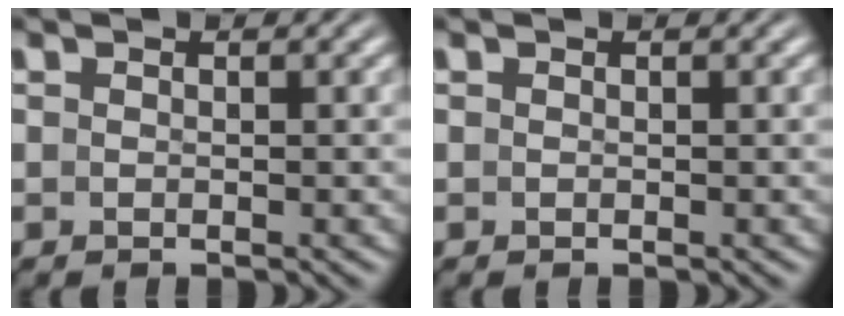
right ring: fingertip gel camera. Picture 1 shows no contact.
{"total": 0.0}